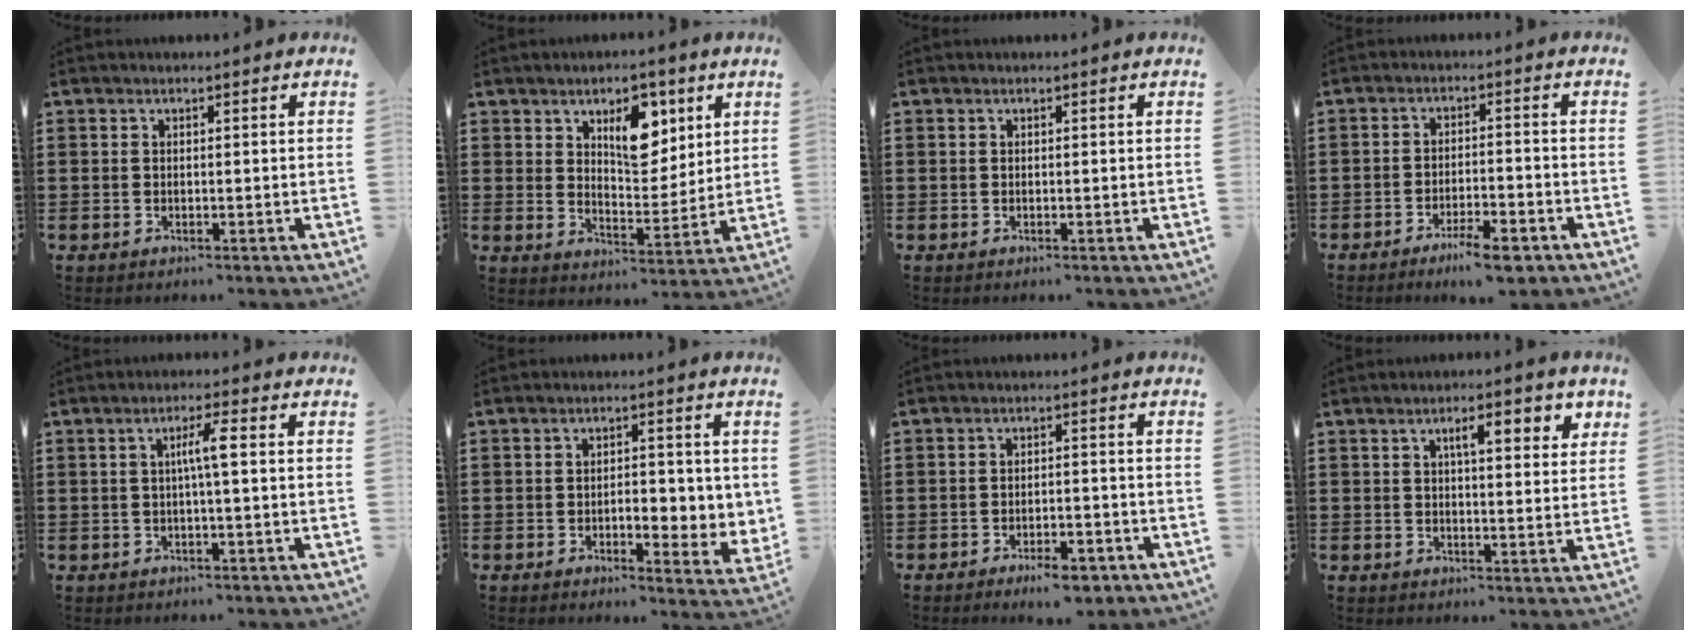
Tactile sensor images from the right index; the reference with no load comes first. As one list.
[{"total": 8.4, "force": [4.3, 4.5, 5.6], "torque": [-0.079, -0.007, 0.068]}, {"total": 0.0}, {"total": 4.8, "force": [-3.8, 0.6, 2.8], "torque": [-0.052, -0.001, -0.070]}, {"total": 3.6, "force": [0.1, 0.0, 3.6], "torque": [-0.067, 0.000, -0.003]}, {"total": 4.6, "force": [-0.7, 2.1, 3.9], "torque": [-0.051, -0.004, -0.020]}, {"total": 4.1, "force": [-3.3, 1.0, 2.2], "torque": [-0.035, 0.006, -0.059]}, {"total": 5.0, "force": [2.2, 1.4, 4.2], "torque": [-0.065, 0.000, 0.028]}]